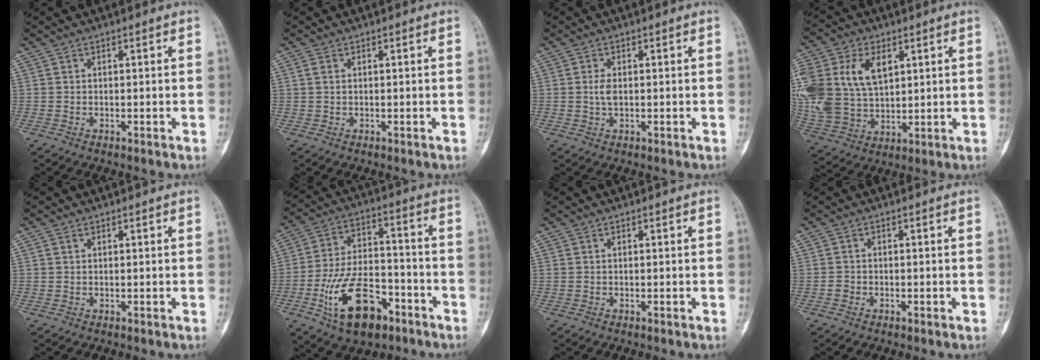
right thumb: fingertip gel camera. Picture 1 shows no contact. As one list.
[{"total": 1.3, "force": [0.5, 0.8, 1.0], "torque": [-0.026, 0.002, 0.013]}, {"total": 2.4, "force": [0.1, 1.3, 2.0], "torque": [-0.043, 0.000, 0.003]}, {"total": 21.2, "force": [6.2, 14.3, 14.4], "torque": [-0.331, 0.009, 0.129]}, {"total": 0.6, "force": [0.4, 0.4, 0.3], "torque": [-0.007, 0.002, 0.007]}, {"total": 17.0, "force": [-8.1, 9.0, 11.9], "torque": [-0.198, 0.052, -0.132]}, {"total": 0.0}, {"total": 1.0, "force": [-0.5, 0.8, 0.3], "torque": [-0.002, 0.003, -0.012]}]